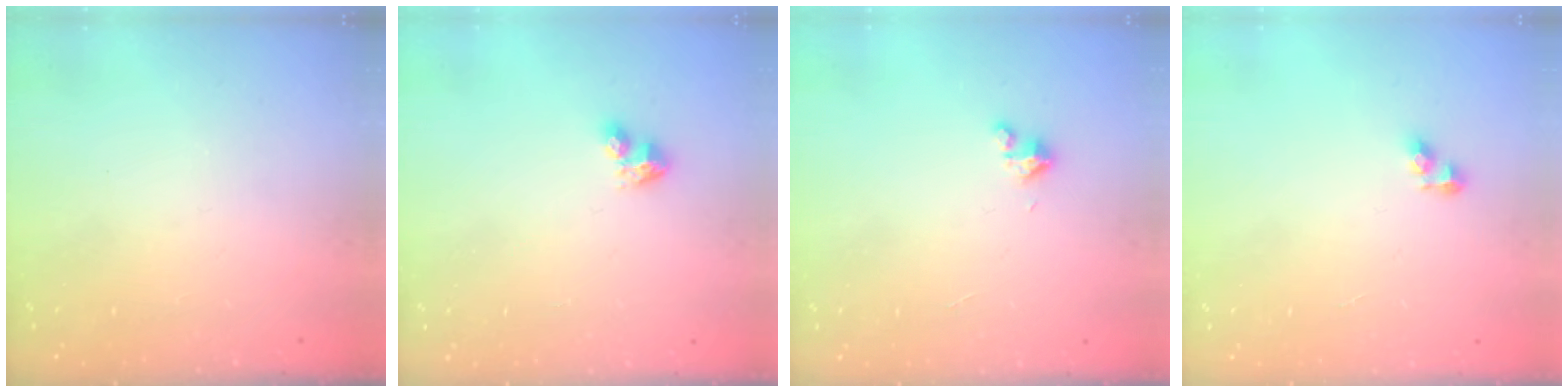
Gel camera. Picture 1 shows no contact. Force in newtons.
{"total": 3.9, "press": 3.9, "slide": 0.3}
{"total": 2.7, "press": 2.6, "slide": 0.4}
{"total": 3.3, "press": 3.3, "slide": 0.3}